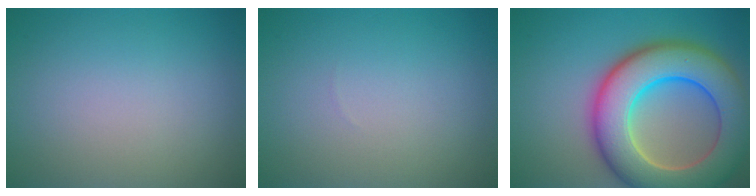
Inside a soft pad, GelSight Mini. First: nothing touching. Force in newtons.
{"total": 0.0}
{"total": 11.9, "press": 11.9, "slide": 0.9}